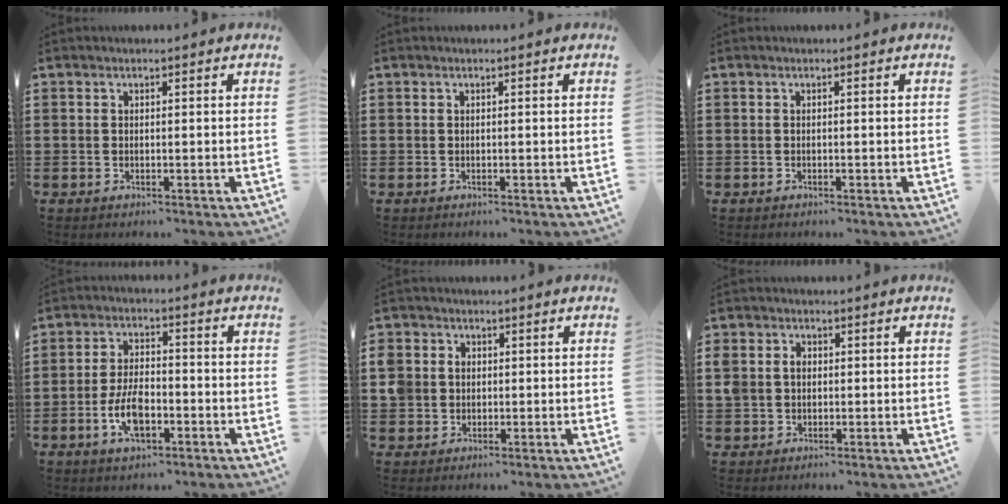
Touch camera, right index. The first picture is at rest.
{"total": 0.0}
{"total": 0.0}
{"total": 8.0, "force": [-2.9, 3.8, 6.4], "torque": [-0.146, -0.002, -0.059]}
{"total": 3.7, "force": [0.2, 3.6, 0.9], "torque": [-0.041, 0.011, -0.001]}
{"total": 3.0, "force": [0.2, 2.7, 1.4], "torque": [-0.037, 0.013, 0.001]}